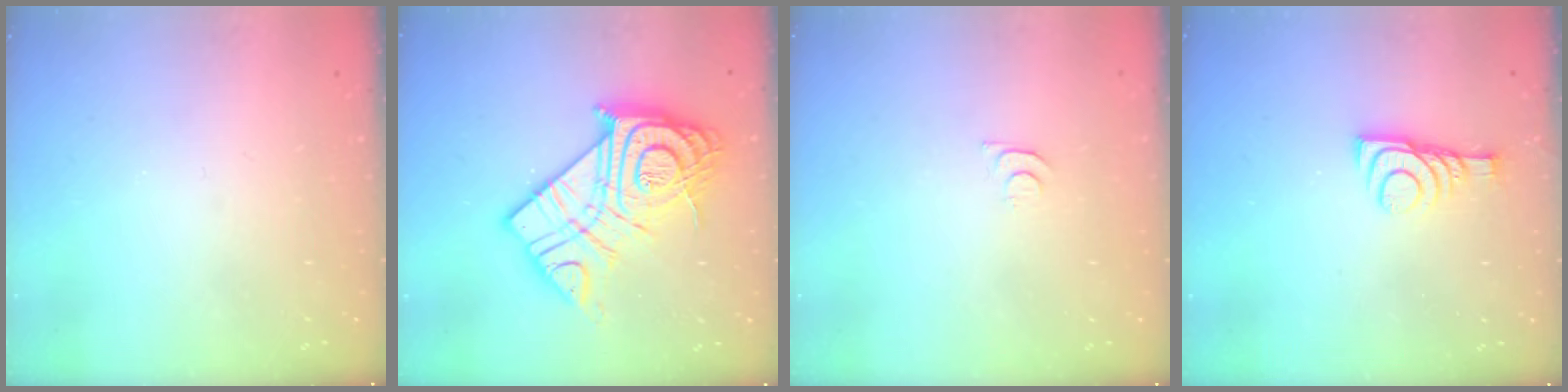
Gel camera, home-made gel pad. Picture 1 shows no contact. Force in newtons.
{"total": 24.3, "press": 24.1, "slide": 2.4}
{"total": 3.2, "press": 3.2, "slide": 0.4}
{"total": 9.2, "press": 9.2, "slide": 0.2}